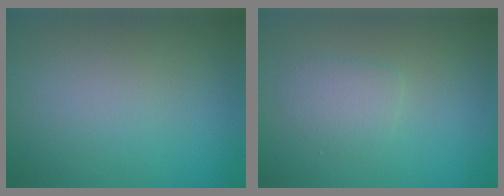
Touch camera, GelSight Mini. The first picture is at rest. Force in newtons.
{"total": 1.9, "press": 1.9, "slide": 0.1}